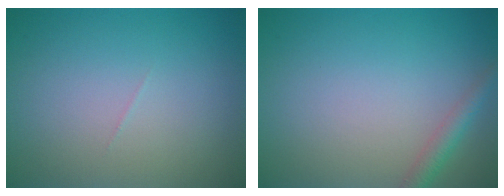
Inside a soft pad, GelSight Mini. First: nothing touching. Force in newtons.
{"total": 1.9, "press": 1.9, "slide": 0.1}